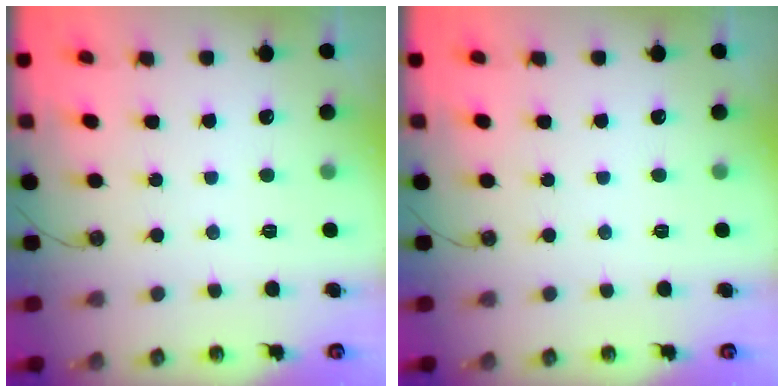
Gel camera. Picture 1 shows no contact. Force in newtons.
{"total": 0.0}